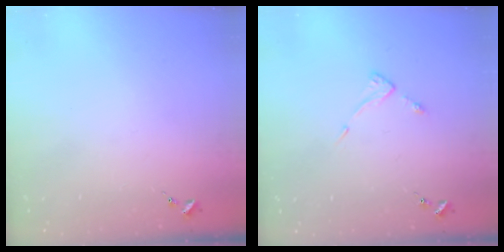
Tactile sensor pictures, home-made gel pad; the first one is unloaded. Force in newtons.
{"total": 3.9, "press": 3.9, "slide": 0.5}